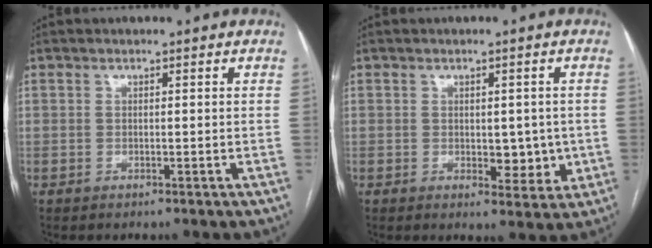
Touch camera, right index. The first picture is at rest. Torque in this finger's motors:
{"motor_torque": [0.23, 0.25, 0.11, 0.05]}